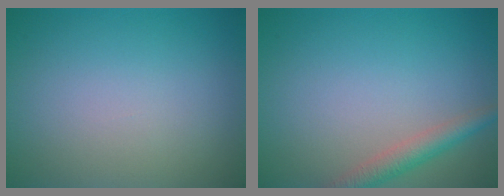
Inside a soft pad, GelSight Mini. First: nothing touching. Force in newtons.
{"total": 2.6, "press": 2.6, "slide": 0.1}